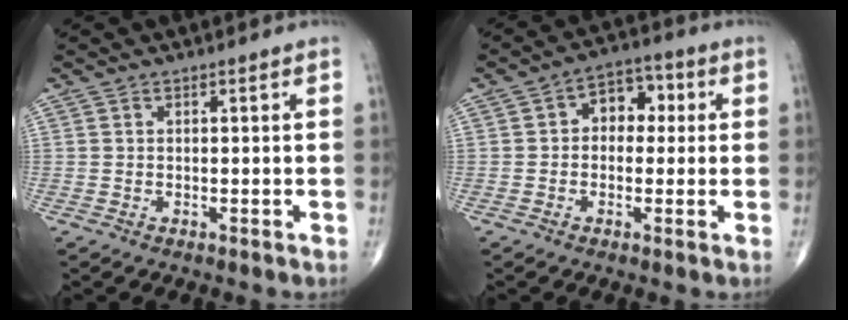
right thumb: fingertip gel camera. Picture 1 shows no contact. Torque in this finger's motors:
{"motor_torque": [0.08, 0.14, -0.06, -0.11, 0.10]}